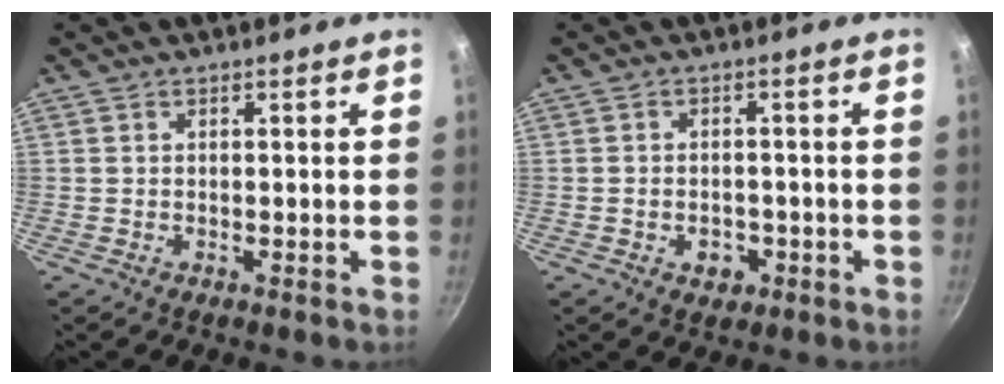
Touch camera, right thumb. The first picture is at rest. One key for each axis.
{"total": 3.5, "fx": -0.9, "fy": 2.7, "fz": 2.0, "tx": -0.020, "ty": 0.005, "tz": -0.004}